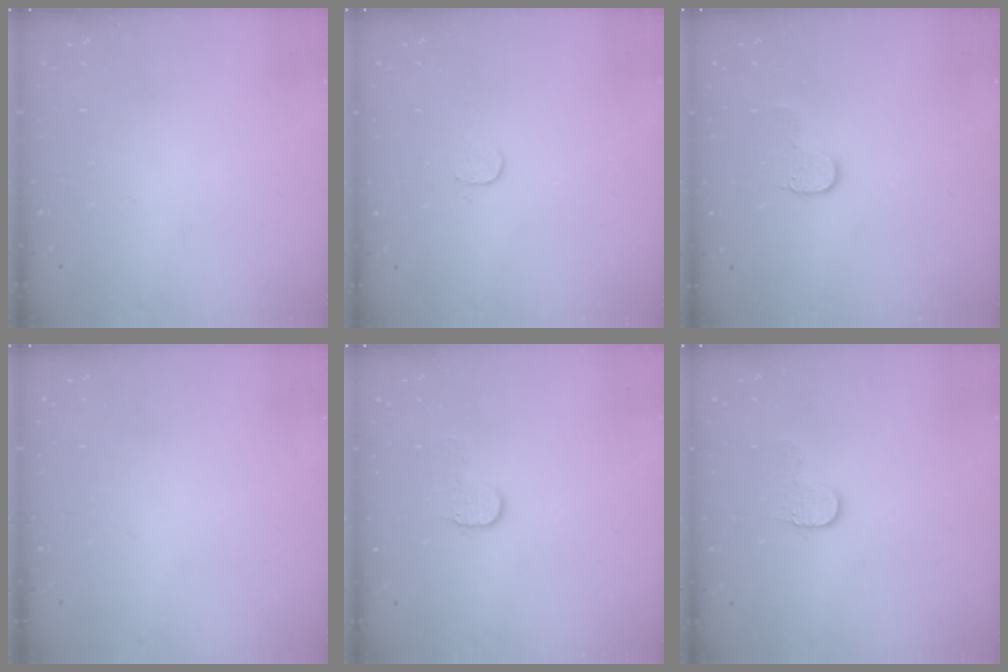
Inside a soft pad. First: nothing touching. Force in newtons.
{"total": 3.0, "press": 3.0, "slide": 0.3}
{"total": 6.1, "press": 6.1, "slide": 0.4}
{"total": 0.0}
{"total": 5.7, "press": 5.7, "slide": 0.5}
{"total": 5.8, "press": 5.8, "slide": 0.5}